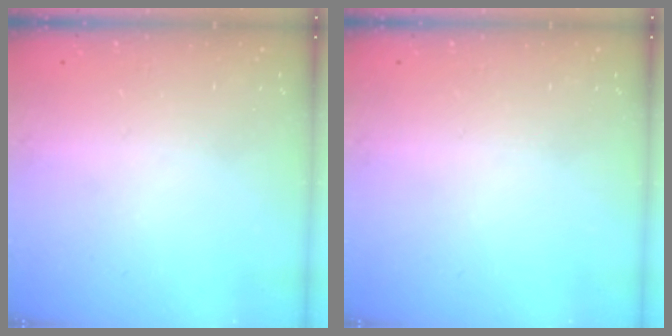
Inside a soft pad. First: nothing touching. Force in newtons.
{"total": 0.0}